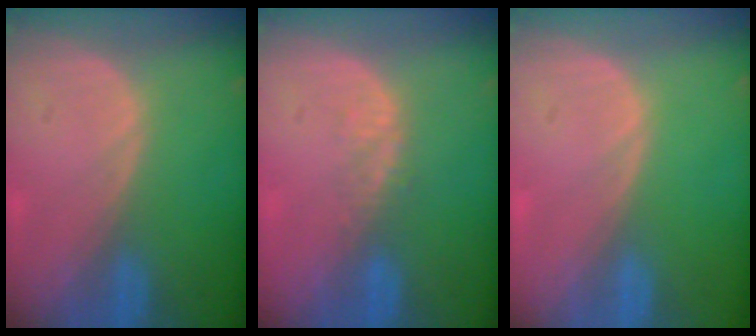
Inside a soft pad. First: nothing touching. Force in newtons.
{"total": 2.5, "press": 1.9, "slide": 1.7}
{"total": 0.0}